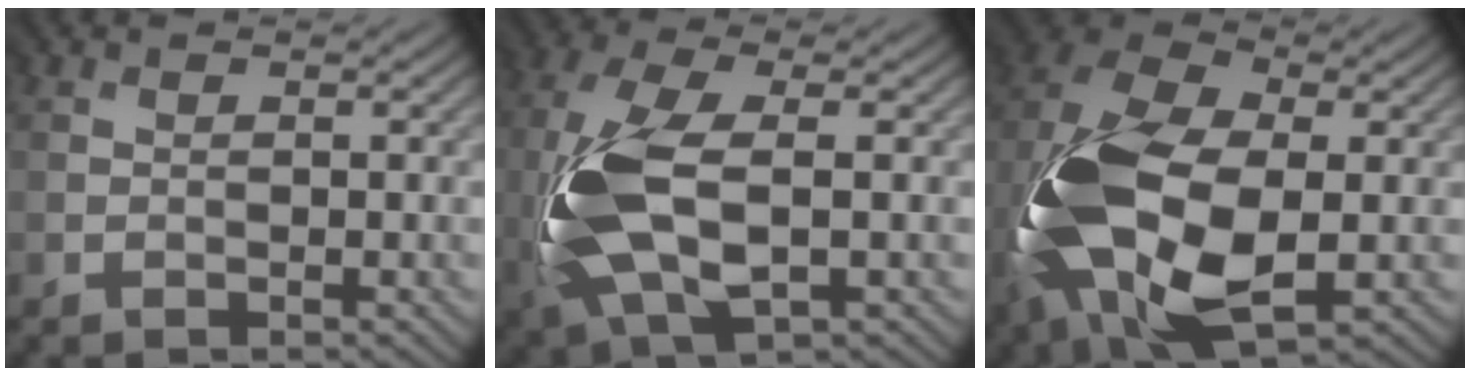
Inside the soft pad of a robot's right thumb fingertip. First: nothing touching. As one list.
[{"total": 11.1, "force": [-1.4, 5.4, 9.6], "torque": [-0.246, 0.009, -0.028]}, {"total": 15.8, "force": [-2.6, 9.7, 12.1], "torque": [-0.295, -0.012, -0.047]}]